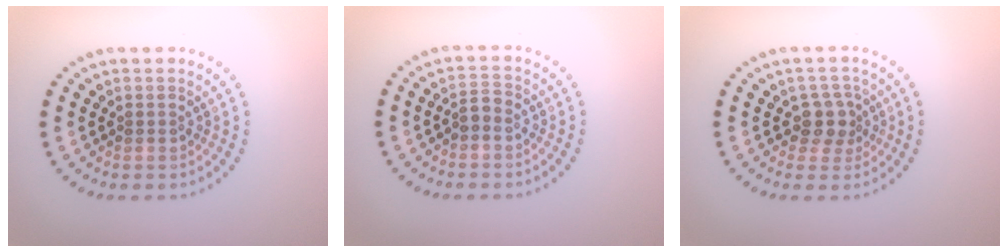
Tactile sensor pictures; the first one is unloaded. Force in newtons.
{"total": 1.3, "press": 1.2, "slide": 0.5}
{"total": 2.3, "press": 2.0, "slide": 1.3}